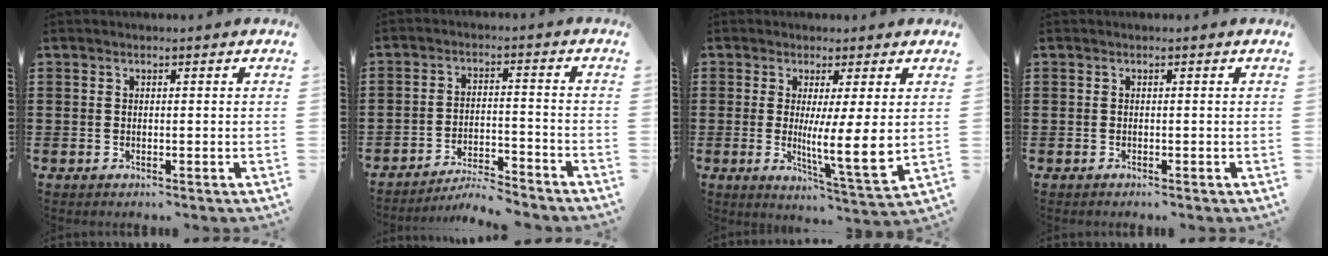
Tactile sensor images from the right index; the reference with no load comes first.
{"total": 4.9, "force": [-4.8, 0.0, 1.0], "torque": [-0.022, 0.001, -0.098]}
{"total": 8.1, "force": [0.8, 0.4, 8.0], "torque": [-0.131, -0.023, 0.015]}
{"total": 0.0}